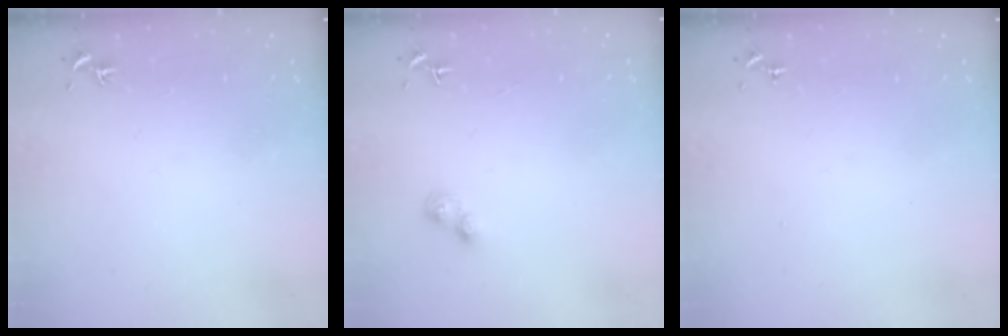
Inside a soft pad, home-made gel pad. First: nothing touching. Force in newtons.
{"total": 3.4, "press": 3.4, "slide": 0.4}
{"total": 0.0}